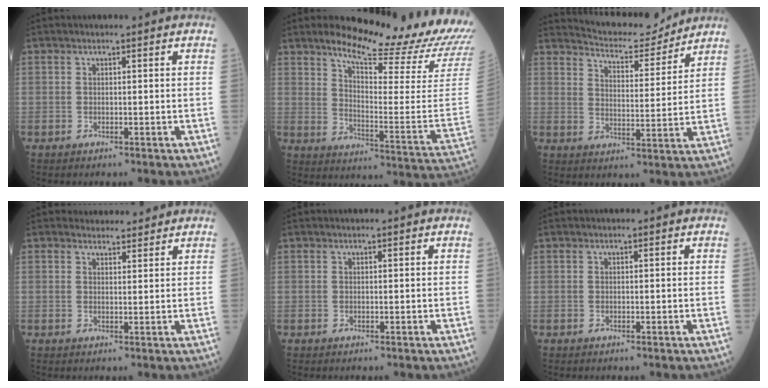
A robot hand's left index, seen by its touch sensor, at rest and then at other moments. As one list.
[{"total": 20.8, "force": [18.8, 0.8, 8.9], "torque": [-0.137, -0.098, 0.241]}, {"total": 10.6, "force": [10.4, 1.4, 1.9], "torque": [-0.037, 0.001, 0.155]}, {"total": 3.6, "force": [3.4, 1.1, 0.1], "torque": [-0.001, 0.008, 0.044]}, {"total": 0.0}, {"total": 0.0}]